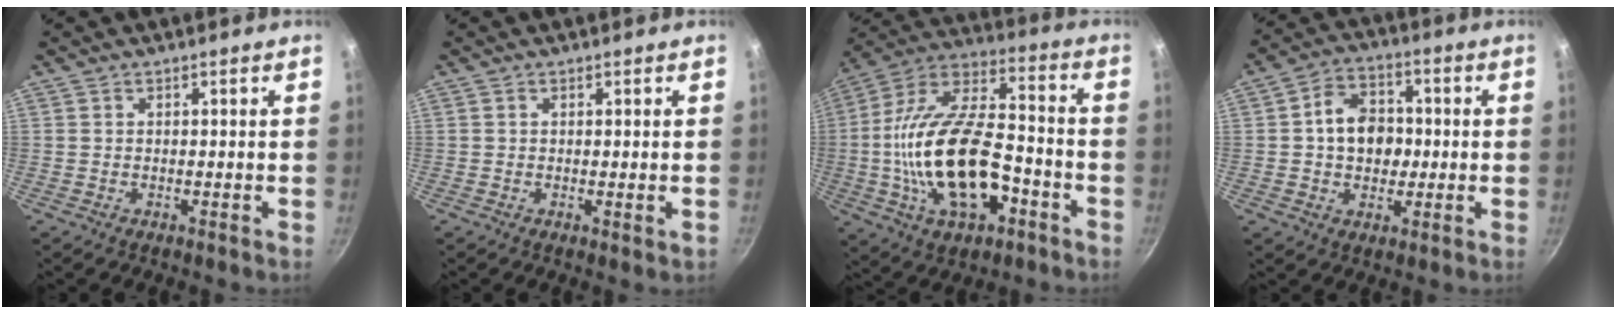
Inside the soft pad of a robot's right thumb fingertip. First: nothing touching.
{"total": 0.9, "force": [0.1, 0.1, 0.9], "torque": [-0.015, -0.002, -0.001]}
{"total": 23.9, "force": [-5.7, 12.5, 19.6], "torque": [-0.357, 0.045, -0.104]}
{"total": 10.0, "force": [0.1, 7.8, 6.4], "torque": [-0.070, 0.015, -0.008]}